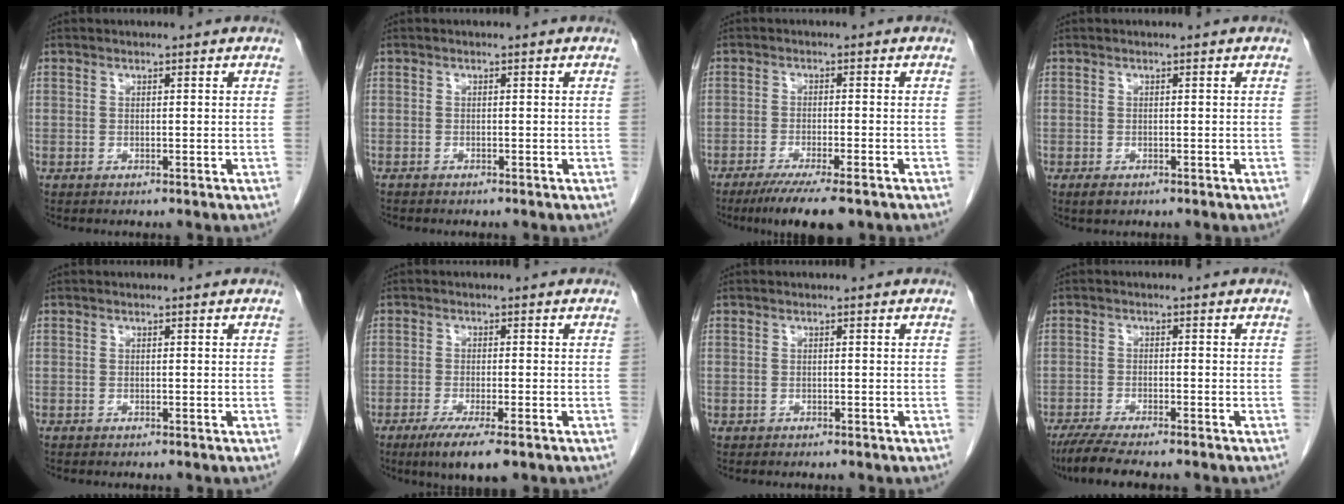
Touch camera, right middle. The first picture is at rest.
{"total": 0.5, "force": [-0.5, 0.2, 0.1], "torque": [-0.010, -0.001, -0.011]}
{"total": 8.8, "force": [-6.5, 1.0, 5.8], "torque": [-0.085, -0.018, -0.098]}
{"total": 1.3, "force": [-0.7, 0.8, 0.8], "torque": [-0.014, 0.001, -0.007]}
{"total": 0.0}
{"total": 6.5, "force": [-4.0, 0.9, 5.0], "torque": [-0.086, -0.017, -0.063]}
{"total": 0.0}
{"total": 8.3, "force": [-6.8, 1.1, 4.5], "torque": [-0.071, -0.018, -0.110]}